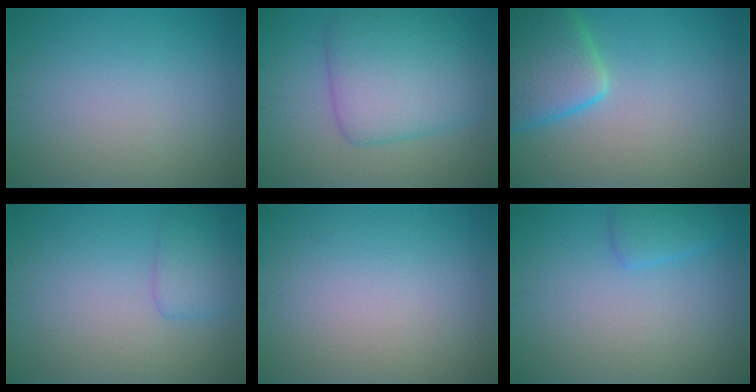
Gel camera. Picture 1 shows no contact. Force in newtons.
{"total": 6.8, "press": 6.8, "slide": 0.1}
{"total": 5.9, "press": 5.9, "slide": 0.5}
{"total": 2.3, "press": 2.3, "slide": 0.1}
{"total": 0.0}
{"total": 1.8, "press": 1.8, "slide": 0.2}